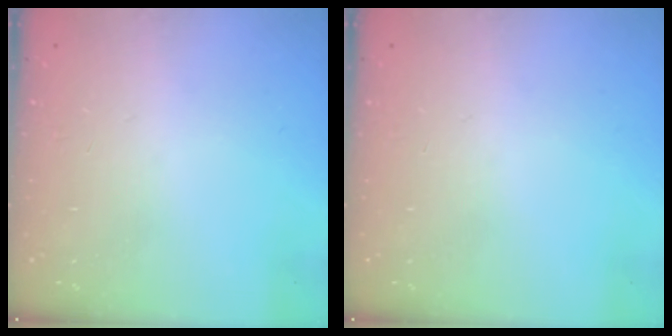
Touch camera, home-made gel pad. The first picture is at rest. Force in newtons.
{"total": 0.0}